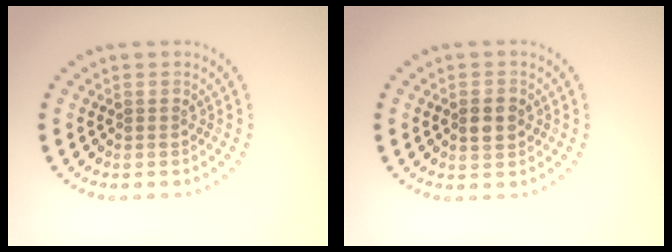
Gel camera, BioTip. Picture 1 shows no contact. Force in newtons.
{"total": 2.7, "press": 2.7, "slide": 0.0}